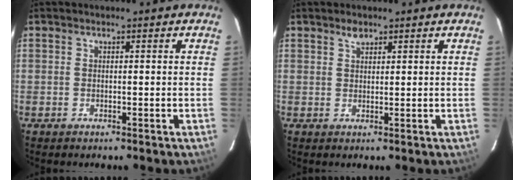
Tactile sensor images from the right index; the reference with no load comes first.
{"total": 1.7, "force": [1.2, 1.0, 0.7], "torque": [-0.011, 0.004, 0.021]}